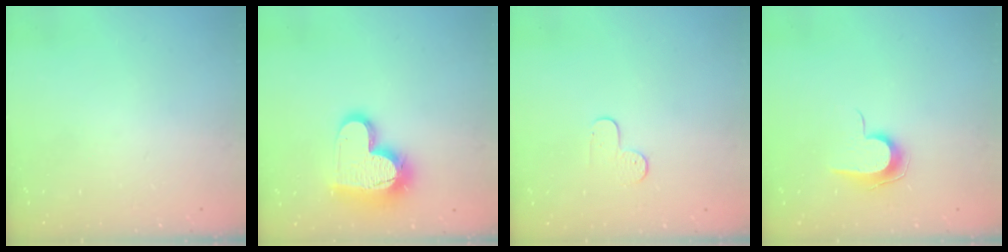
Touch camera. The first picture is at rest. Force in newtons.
{"total": 16.6, "press": 16.5, "slide": 1.3}
{"total": 5.3, "press": 5.3, "slide": 0.5}
{"total": 7.9, "press": 7.9, "slide": 0.8}